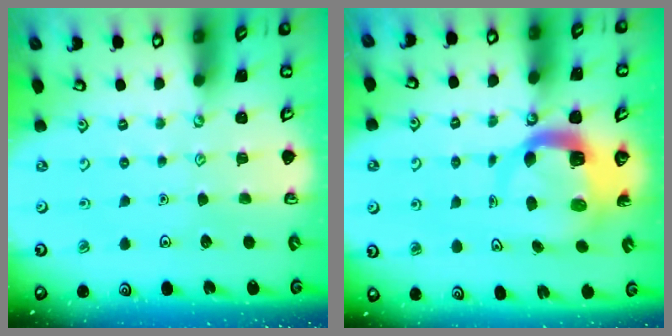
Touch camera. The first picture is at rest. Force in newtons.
{"total": 7.2, "press": 7.1, "slide": 1.1}